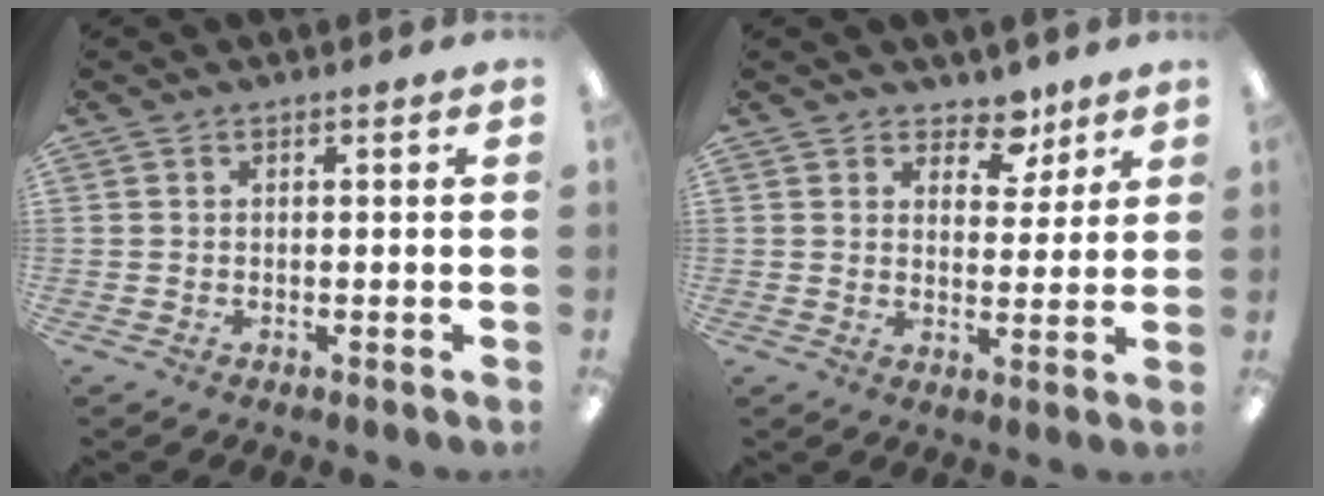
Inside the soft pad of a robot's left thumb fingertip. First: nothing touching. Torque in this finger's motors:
{"motor_torque": [-0.26, -0.24, -0.13, -0.19, -0.01]}